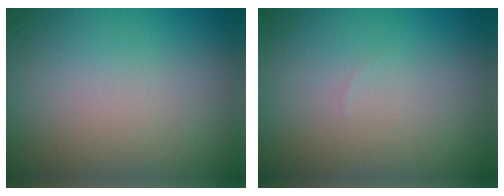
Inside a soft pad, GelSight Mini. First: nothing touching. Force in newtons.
{"total": 0.0}